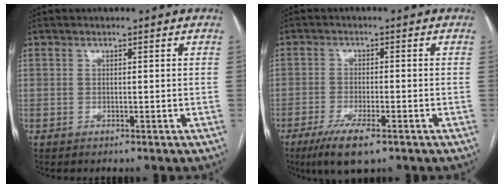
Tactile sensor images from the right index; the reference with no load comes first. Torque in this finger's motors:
{"motor_torque": [0.22, -0.25, 0.10, 0.01]}